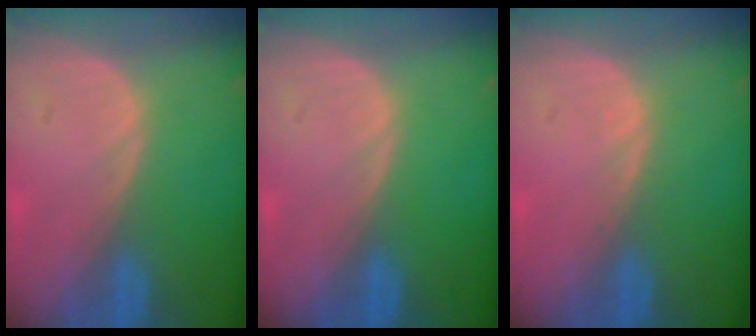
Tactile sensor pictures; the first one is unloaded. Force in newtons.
{"total": 0.0}
{"total": 0.5, "press": 0.5, "slide": 0.1}